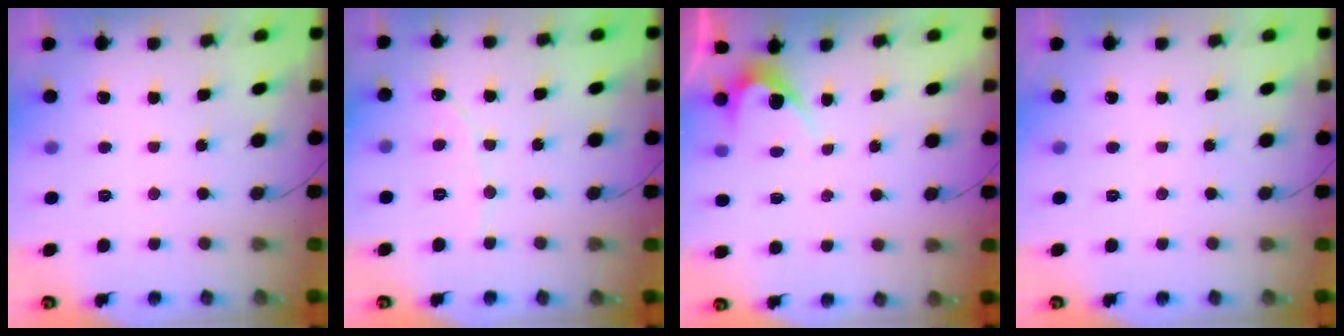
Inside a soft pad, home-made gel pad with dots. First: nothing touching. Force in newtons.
{"total": 2.3, "press": 2.3, "slide": 0.2}
{"total": 3.0, "press": 3.0, "slide": 0.2}
{"total": 0.0}